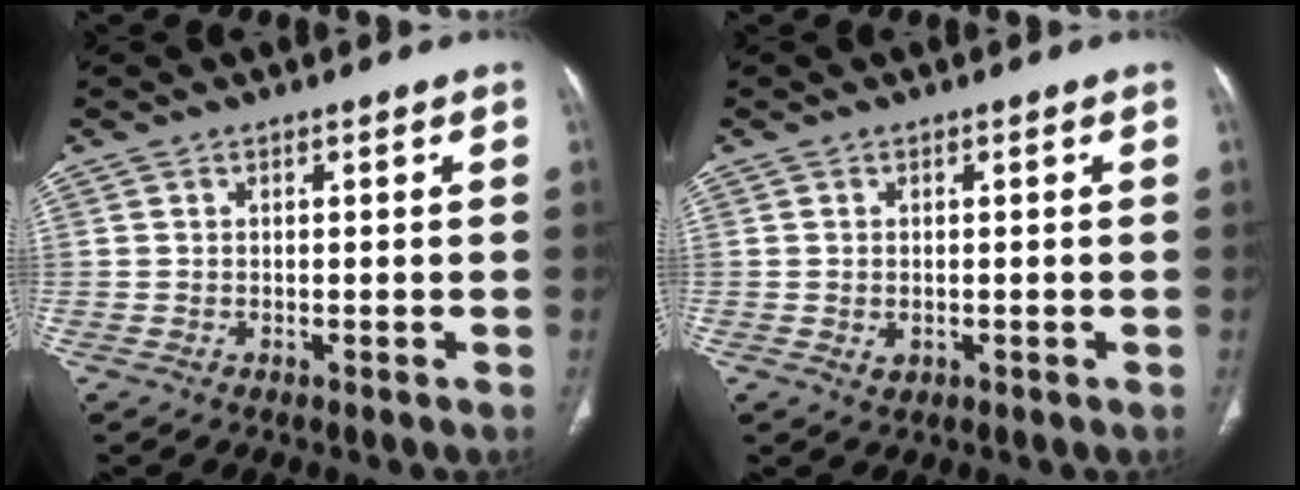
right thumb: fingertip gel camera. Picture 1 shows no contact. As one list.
[{"total": 1.4, "force": [-0.2, 1.1, 0.9], "torque": [-0.013, -0.002, 0.002]}]